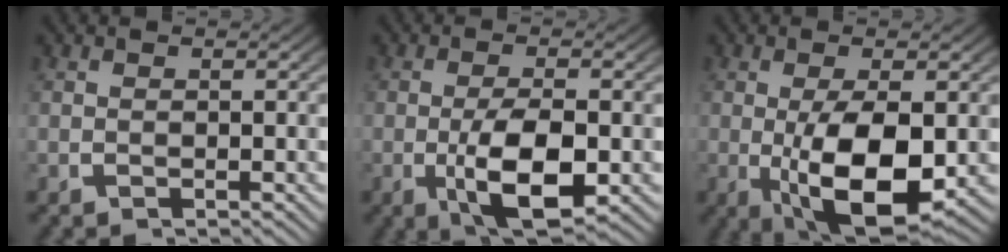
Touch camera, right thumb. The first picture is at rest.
{"total": 7.1, "force": [-1.6, 3.6, 6.0], "torque": [-0.122, -0.028, -0.013]}
{"total": 9.8, "force": [-1.8, 4.9, 8.2], "torque": [-0.156, -0.040, -0.008]}